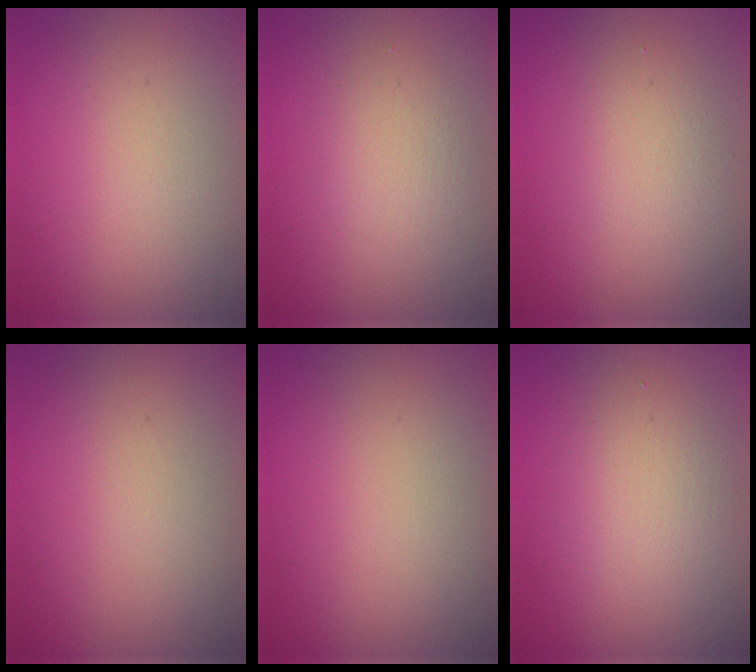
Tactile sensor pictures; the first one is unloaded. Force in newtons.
{"total": 5.3, "press": 5.2, "slide": 0.2}
{"total": 2.1, "press": 2.1, "slide": 0.1}
{"total": 0.0}
{"total": 0.0}
{"total": 2.8, "press": 2.8, "slide": 0.2}